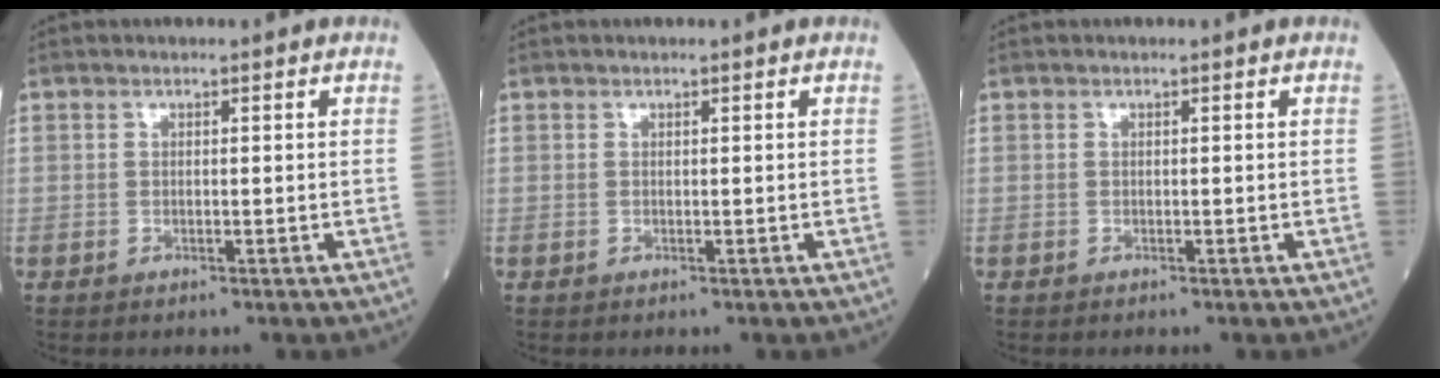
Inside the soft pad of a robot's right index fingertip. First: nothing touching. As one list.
[{"total": 0.0}, {"total": 0.0}]